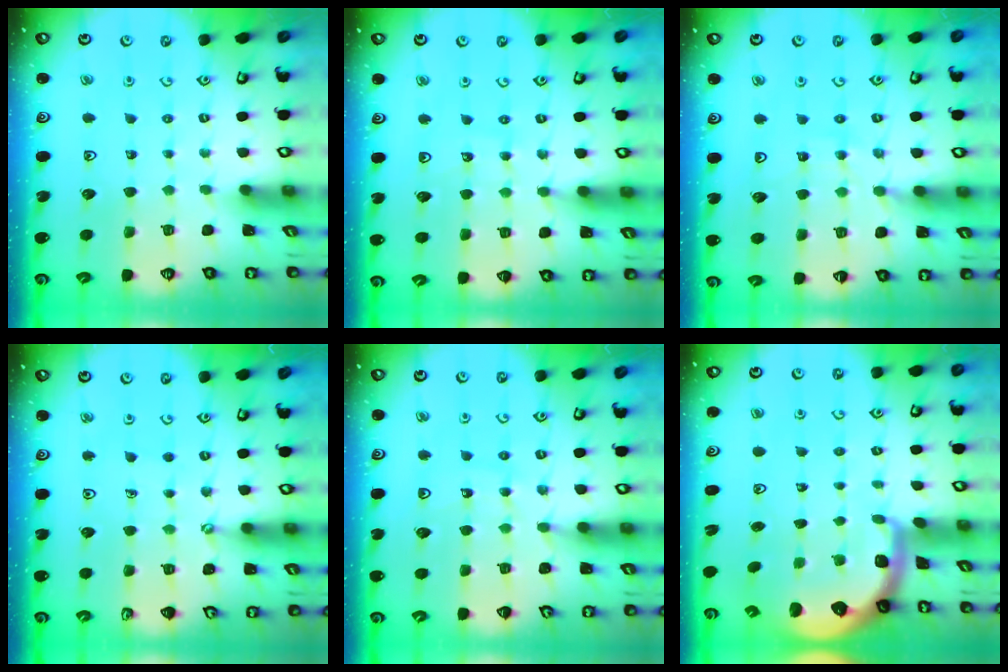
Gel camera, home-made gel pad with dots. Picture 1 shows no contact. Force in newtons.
{"total": 10.8, "press": 10.5, "slide": 2.3}
{"total": 11.0, "press": 11.0, "slide": 1.4}
{"total": 1.4, "press": 1.3, "slide": 0.1}
{"total": 12.1, "press": 11.9, "slide": 2.2}
{"total": 2.4, "press": 2.3, "slide": 0.8}